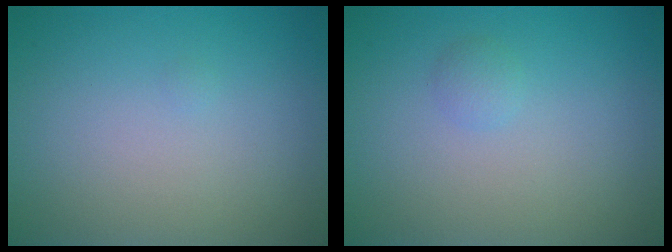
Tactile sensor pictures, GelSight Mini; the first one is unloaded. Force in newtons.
{"total": 0.9, "press": 0.9, "slide": 0.0}